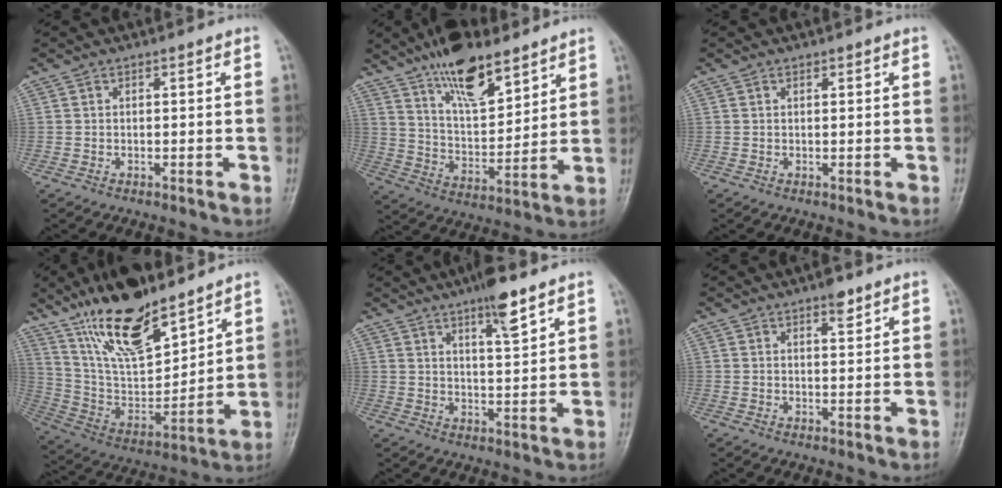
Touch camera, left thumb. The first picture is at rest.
{"total": 15.4, "force": [10.5, 6.1, 9.5], "torque": [-0.129, -0.061, 0.190]}
{"total": 0.8, "force": [0.4, 0.6, 0.5], "torque": [-0.001, -0.001, 0.004]}
{"total": 21.1, "force": [14.4, 7.6, 13.4], "torque": [-0.202, -0.068, 0.271]}
{"total": 7.5, "force": [4.9, 1.4, 5.4], "torque": [-0.081, -0.027, 0.079]}
{"total": 3.1, "force": [2.0, 1.2, 2.0], "torque": [-0.019, -0.010, 0.028]}